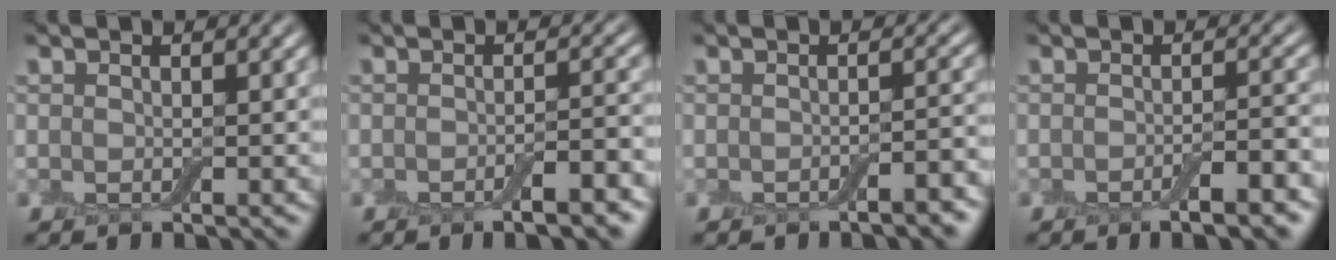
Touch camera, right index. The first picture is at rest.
{"total": 3.4, "force": [-1.7, 0.7, 2.9], "torque": [-0.040, 0.001, -0.029]}
{"total": 2.4, "force": [-1.3, 0.6, 1.9], "torque": [-0.022, 0.005, -0.022]}
{"total": 3.7, "force": [-1.8, 0.8, 3.2], "torque": [-0.046, 0.001, -0.030]}